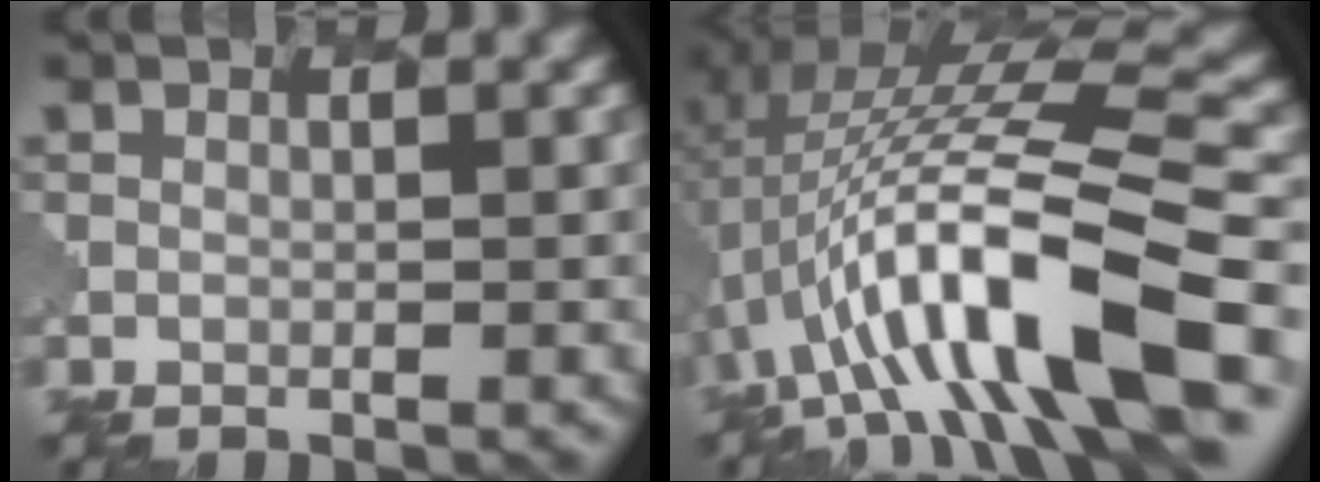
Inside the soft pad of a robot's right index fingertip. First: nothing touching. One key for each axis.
{"total": 12.8, "fx": -2.2, "fy": 3.6, "fz": 12.0, "tx": -0.209, "ty": 0.020, "tz": -0.034}